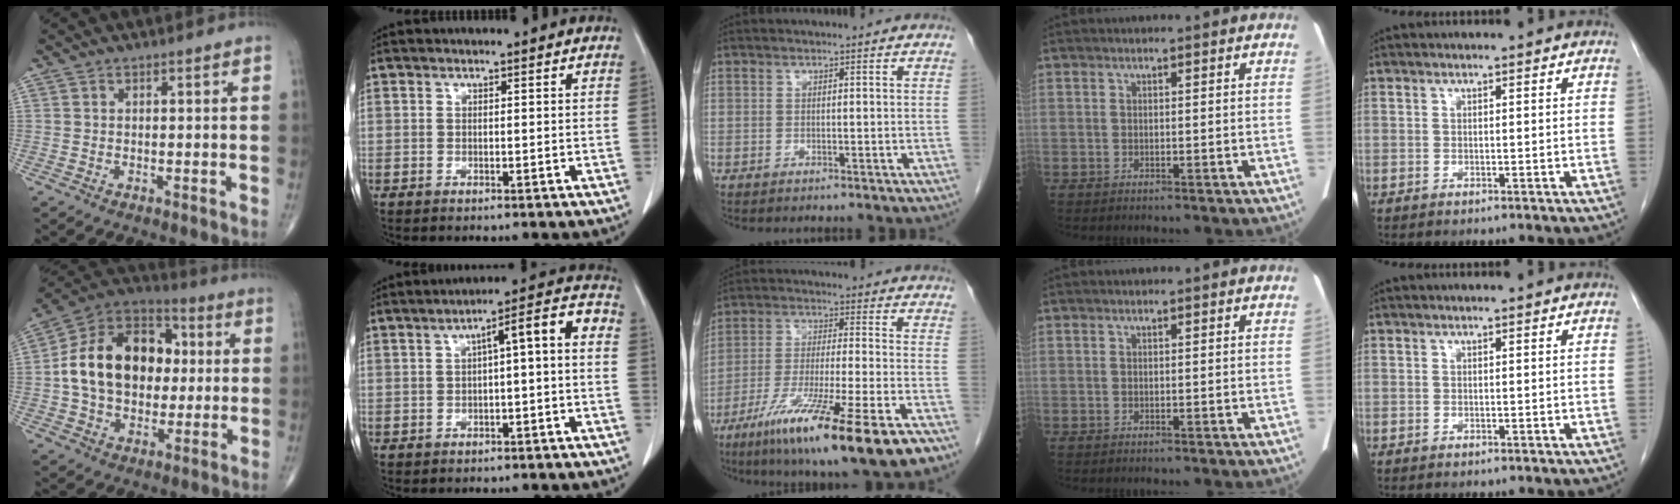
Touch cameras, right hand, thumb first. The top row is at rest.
{"thumb": {"total": 21.2, "force": [1.4, 15.1, 14.9], "torque": [-0.222, 0.026, 0.021]}, "index": {"total": 7.4, "force": [-0.3, 1.4, 7.2], "torque": [-0.097, 0.037, -0.007]}, "middle": {"total": 20.0, "force": [-12.2, 1.1, 15.9], "torque": [-0.228, -0.053, -0.202]}}